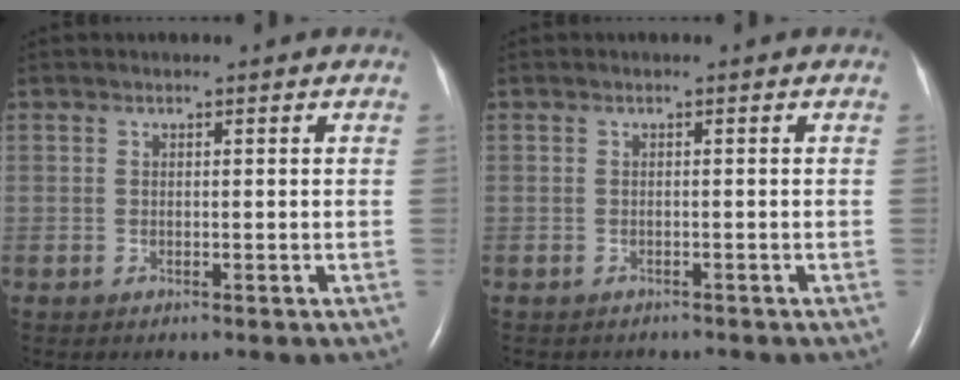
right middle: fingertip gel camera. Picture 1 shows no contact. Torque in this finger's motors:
{"motor_torque": [-0.01, -0.01, -0.07, -0.01]}